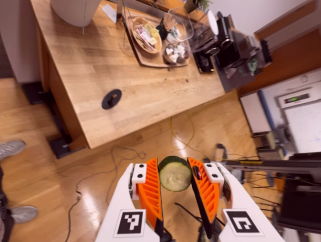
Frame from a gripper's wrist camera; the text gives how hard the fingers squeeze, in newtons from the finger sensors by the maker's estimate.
{"total": 8.1, "left": 8.0, "right": 8.2}